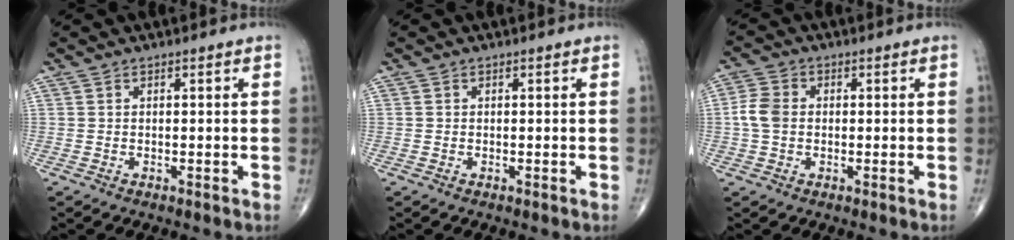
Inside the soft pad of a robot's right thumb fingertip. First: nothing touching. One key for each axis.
{"total": 0.0}
{"total": 4.9, "fx": -0.2, "fy": 3.7, "fz": 3.1, "tx": -0.066, "ty": 0.011, "tz": -0.010}